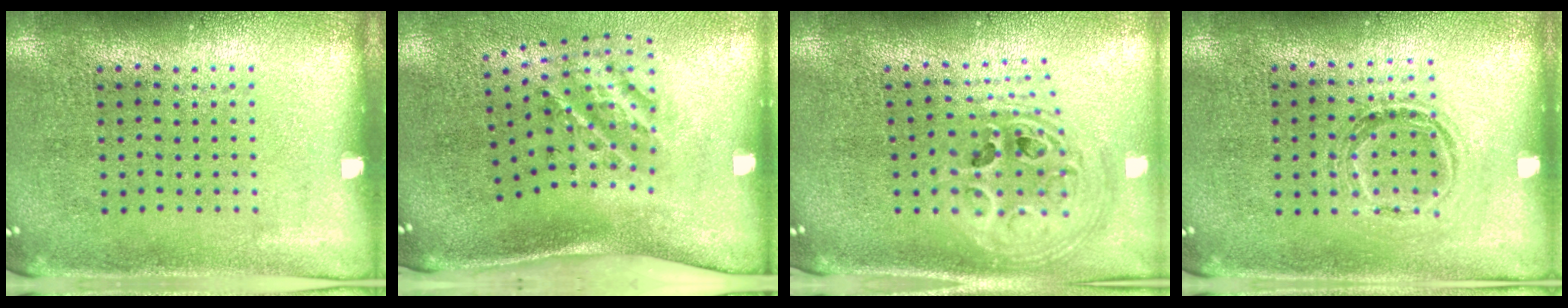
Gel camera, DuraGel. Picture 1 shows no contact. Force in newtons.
{"total": 2.1, "press": 1.3, "slide": 1.7}
{"total": 2.5, "press": 1.9, "slide": 1.6}
{"total": 1.1, "press": 0.9, "slide": 0.7}